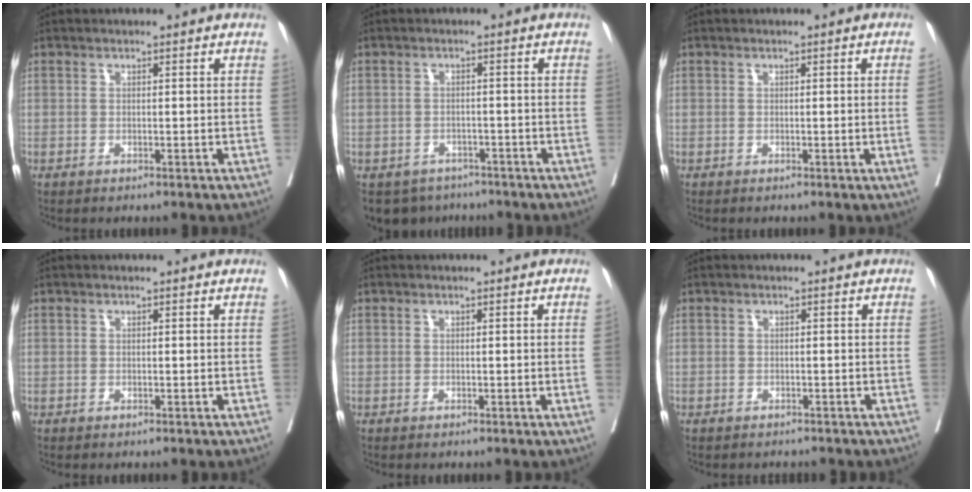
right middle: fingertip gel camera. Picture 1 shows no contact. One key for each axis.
{"total": 7.3, "fx": -5.5, "fy": 4.7, "fz": 1.0, "tx": -0.017, "ty": -0.004, "tz": -0.079}
{"total": 2.0, "fx": -0.1, "fy": -0.8, "fz": 1.9, "tx": -0.029, "ty": -0.003, "tz": 0.002}
{"total": 0.0}
{"total": 0.9, "fx": -0.1, "fy": -0.4, "fz": 0.8, "tx": -0.008, "ty": 0.000, "tz": -0.003}
{"total": 2.6, "fx": -2.4, "fy": 1.0, "fz": 0.4, "tx": -0.005, "ty": -0.006, "tz": -0.037}